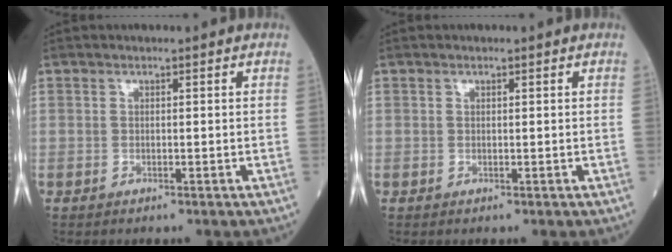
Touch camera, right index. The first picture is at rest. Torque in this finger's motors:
{"motor_torque": [-0.14, 0.01, -0.03, -0.01]}